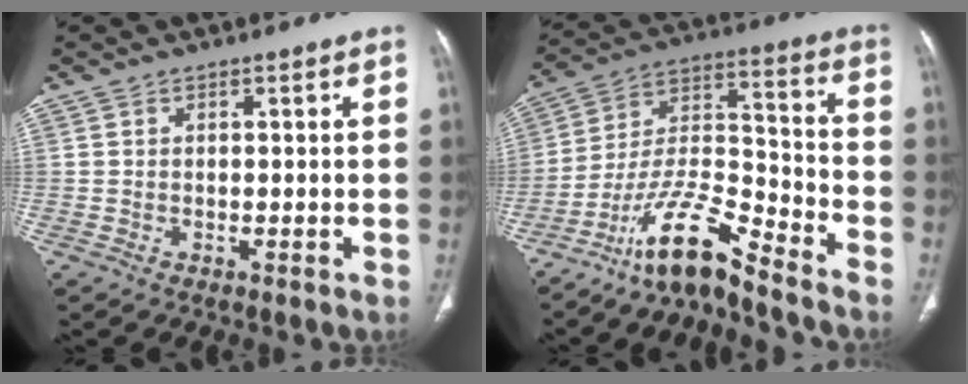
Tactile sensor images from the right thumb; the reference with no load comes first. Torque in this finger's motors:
{"motor_torque": [2.38, 0.10, 1.02, -1.32, 0.36]}